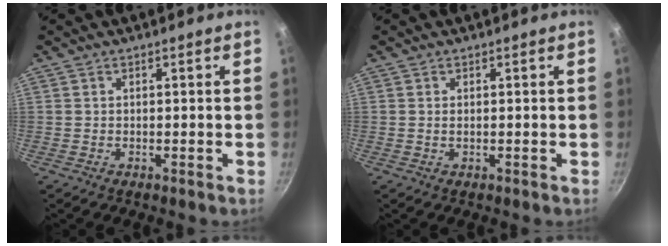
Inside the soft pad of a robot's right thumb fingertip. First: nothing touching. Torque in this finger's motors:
{"motor_torque": [-0.09, 0.16, -0.26, 0.07, -0.01]}